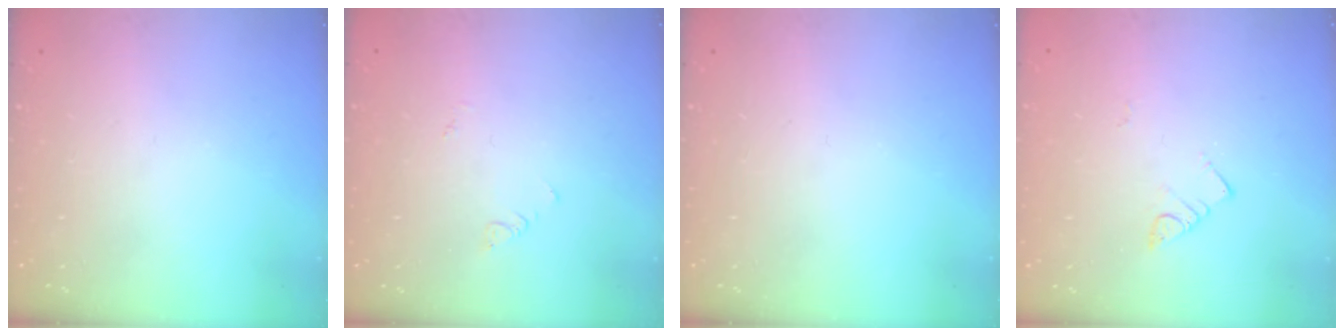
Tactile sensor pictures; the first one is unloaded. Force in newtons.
{"total": 1.9, "press": 1.9, "slide": 0.4}
{"total": 0.0}
{"total": 3.0, "press": 3.0, "slide": 0.2}